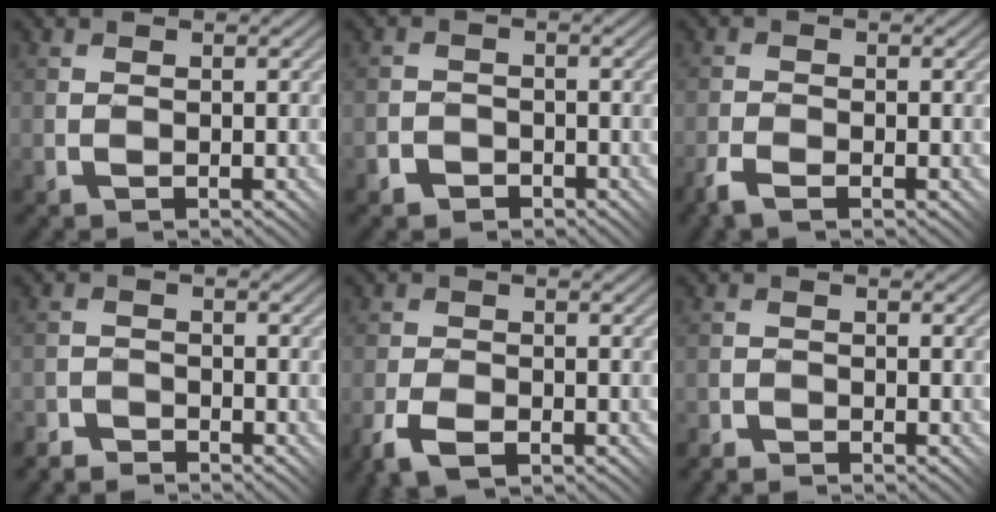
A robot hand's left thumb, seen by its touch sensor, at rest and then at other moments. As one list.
[{"total": 2.3, "force": [-1.8, 1.5, 0.3], "torque": [0.005, 0.011, -0.037]}, {"total": 3.2, "force": [-2.1, 1.2, 2.2], "torque": [-0.047, -0.002, -0.043]}, {"total": 2.6, "force": [-2.5, 0.4, 0.0], "torque": [0.007, 0.009, -0.053]}, {"total": 4.4, "force": [-2.6, 2.1, 2.9], "torque": [-0.059, -0.002, -0.052]}, {"total": 1.9, "force": [-1.9, 0.1, 0.1], "torque": [-0.001, 0.003, -0.040]}]